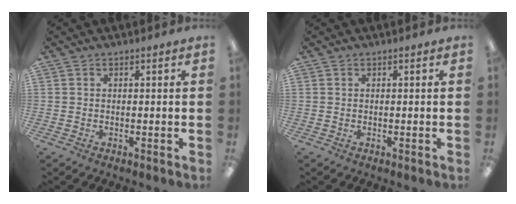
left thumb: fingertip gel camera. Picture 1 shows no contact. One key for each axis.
{"total": 0.0}